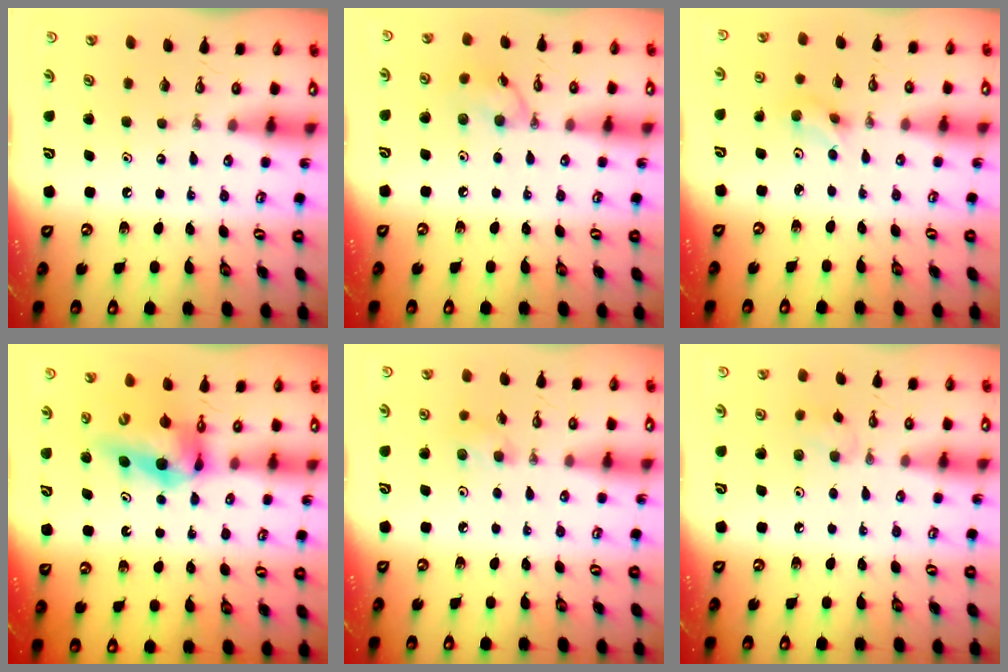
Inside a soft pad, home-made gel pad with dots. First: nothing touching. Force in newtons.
{"total": 8.9, "press": 8.9, "slide": 0.5}
{"total": 3.7, "press": 3.6, "slide": 0.9}
{"total": 11.1, "press": 11.0, "slide": 1.0}
{"total": 6.1, "press": 5.8, "slide": 2.0}
{"total": 5.6, "press": 5.5, "slide": 1.0}